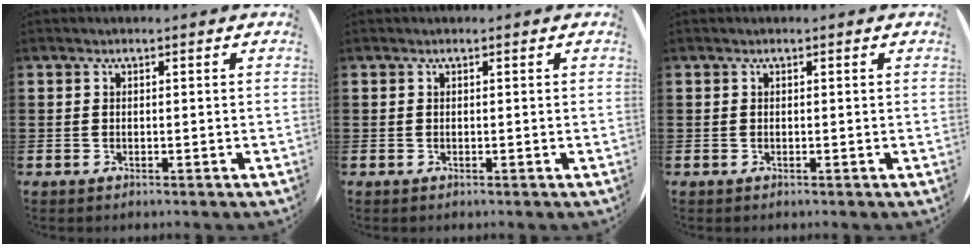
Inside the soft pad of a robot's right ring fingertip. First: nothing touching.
{"total": 0.0}
{"total": 0.0}